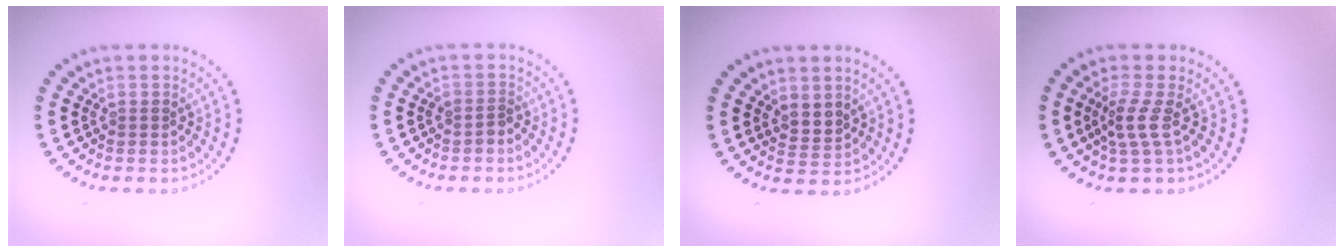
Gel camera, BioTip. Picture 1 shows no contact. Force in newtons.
{"total": 0.9, "press": 0.8, "slide": 0.5}
{"total": 1.7, "press": 1.3, "slide": 1.0}
{"total": 2.1, "press": 1.4, "slide": 1.6}